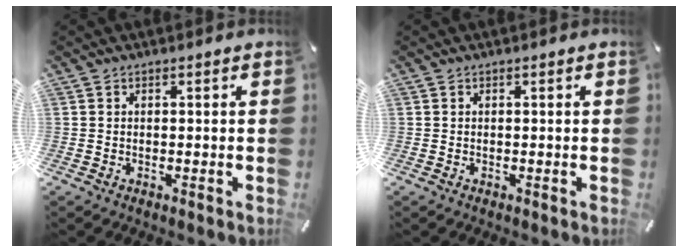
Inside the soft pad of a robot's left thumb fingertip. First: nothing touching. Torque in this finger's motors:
{"motor_torque": [0.03, 0.03, 0.00, 0.00, 0.00]}